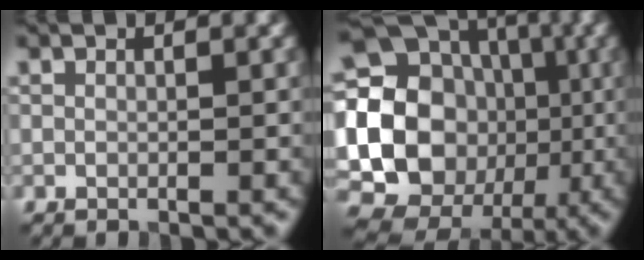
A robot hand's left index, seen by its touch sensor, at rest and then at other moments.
{"total": 22.7, "force": [-1.8, 20.8, 9.0], "torque": [-0.199, 0.014, -0.074]}